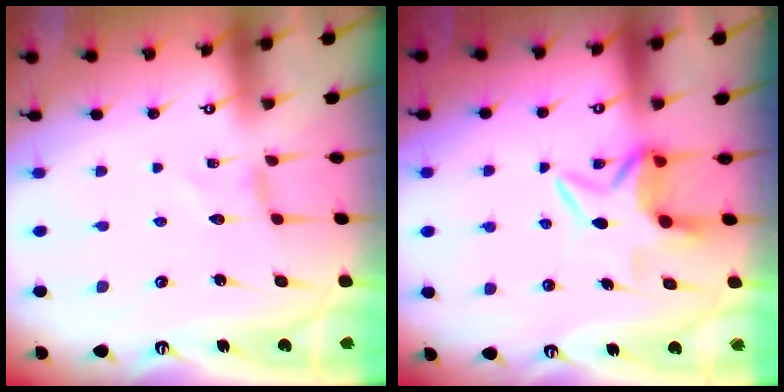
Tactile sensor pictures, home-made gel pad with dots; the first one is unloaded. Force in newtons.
{"total": 6.4, "press": 6.2, "slide": 1.2}